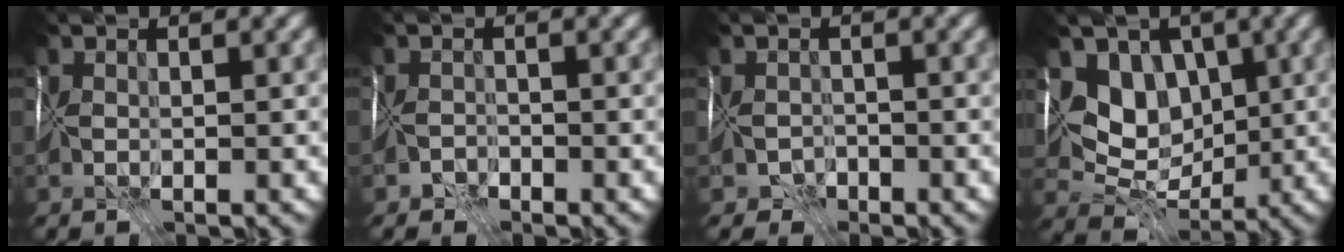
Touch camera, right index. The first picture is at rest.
{"total": 3.5, "force": [-3.2, 1.3, 0.0], "torque": [0.026, -0.012, -0.053]}
{"total": 4.7, "force": [-3.2, 3.3, 1.1], "torque": [-0.001, -0.020, -0.065]}
{"total": 4.6, "force": [1.2, 3.4, 2.9], "torque": [-0.028, -0.011, 0.014]}